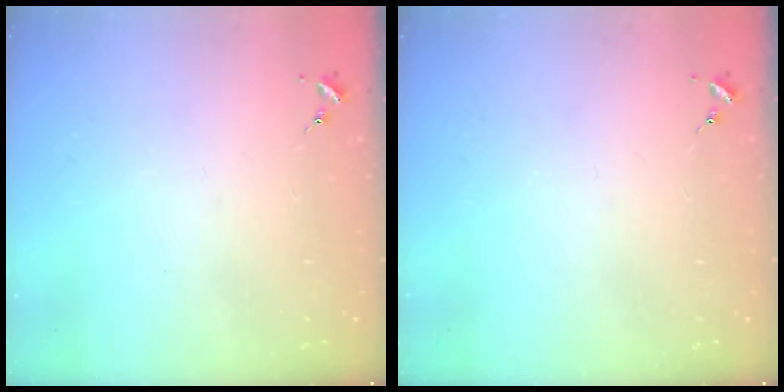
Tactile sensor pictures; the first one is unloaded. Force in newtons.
{"total": 0.0}